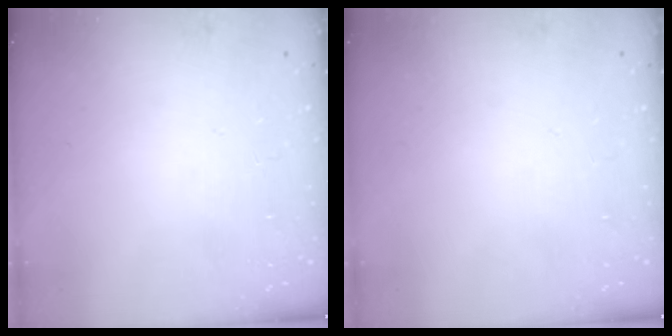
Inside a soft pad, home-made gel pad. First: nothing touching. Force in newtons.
{"total": 0.0}